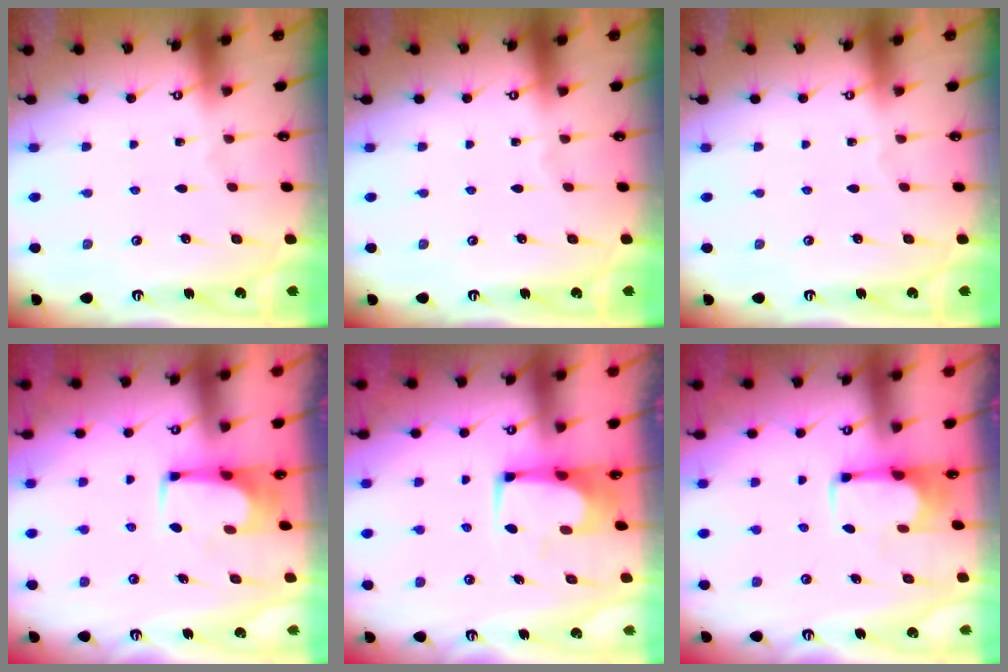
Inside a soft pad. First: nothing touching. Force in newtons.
{"total": 0.0}
{"total": 0.0}
{"total": 1.6, "press": 1.5, "slide": 0.3}
{"total": 1.0, "press": 0.9, "slide": 0.2}
{"total": 1.7, "press": 1.5, "slide": 0.9}